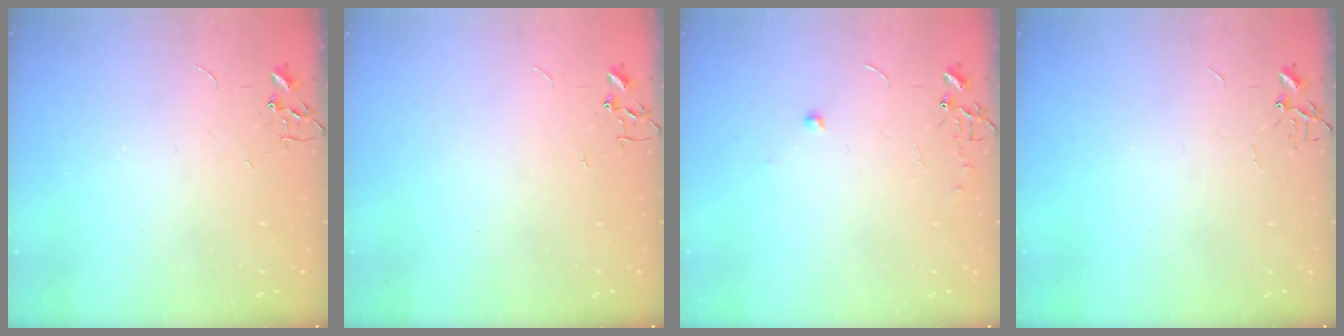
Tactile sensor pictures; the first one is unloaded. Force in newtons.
{"total": 0.0}
{"total": 5.5, "press": 5.5, "slide": 0.5}
{"total": 0.0}